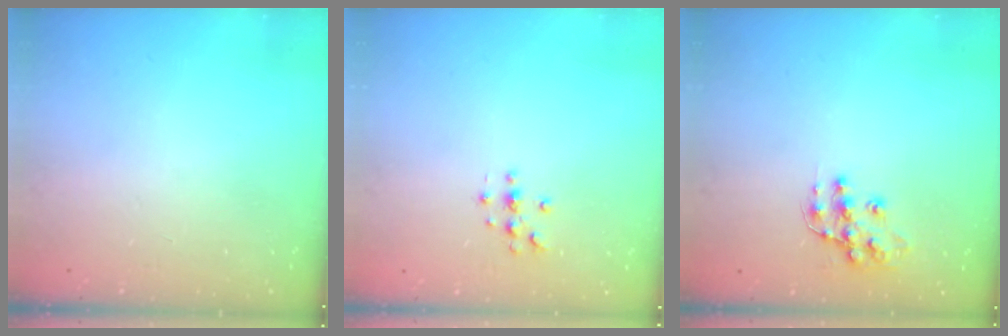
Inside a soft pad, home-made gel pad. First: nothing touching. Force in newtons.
{"total": 3.7, "press": 3.7, "slide": 0.4}
{"total": 10.7, "press": 10.7, "slide": 0.6}